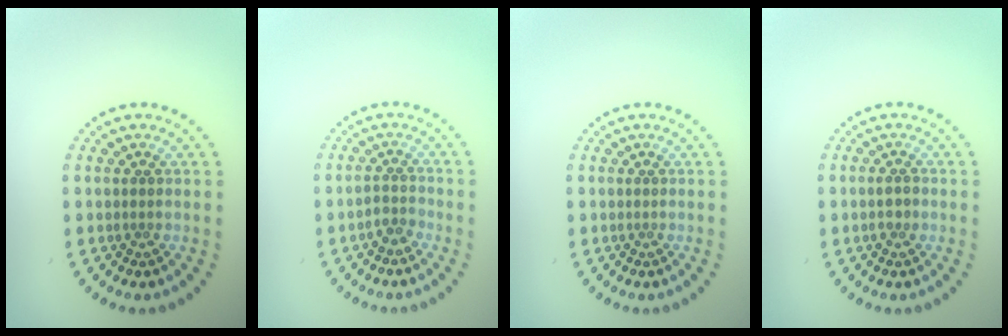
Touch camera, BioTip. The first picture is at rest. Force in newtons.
{"total": 1.7, "press": 1.3, "slide": 1.0}
{"total": 0.0}
{"total": 1.2, "press": 1.2, "slide": 0.1}